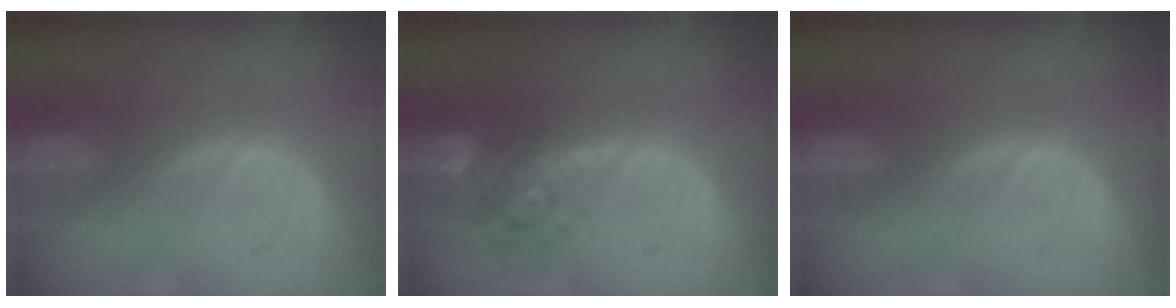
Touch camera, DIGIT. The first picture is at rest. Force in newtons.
{"total": 6.3, "press": 5.7, "slide": 2.5}
{"total": 0.0}